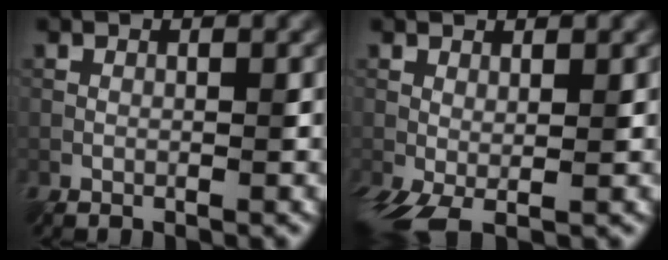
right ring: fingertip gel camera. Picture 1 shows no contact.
{"total": 4.5, "force": [-1.0, 1.8, 4.0], "torque": [-0.080, -0.011, -0.010]}